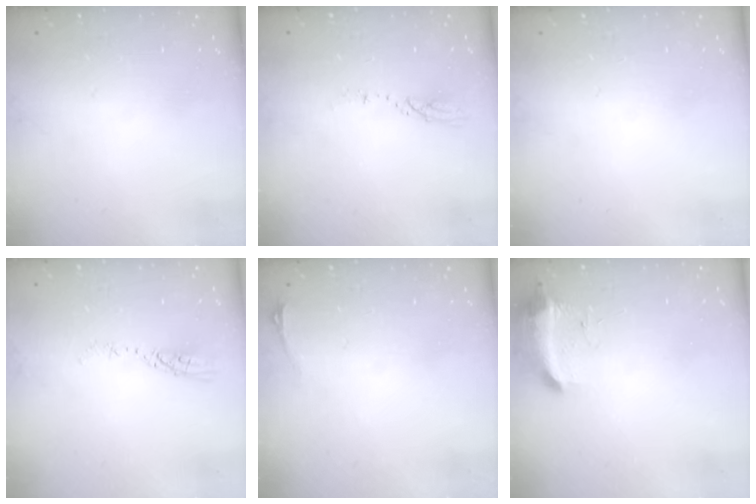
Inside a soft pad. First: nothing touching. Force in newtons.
{"total": 3.1, "press": 3.0, "slide": 0.3}
{"total": 0.0}
{"total": 4.0, "press": 3.9, "slide": 0.5}
{"total": 2.9, "press": 2.6, "slide": 1.5}
{"total": 9.1, "press": 9.1, "slide": 0.0}